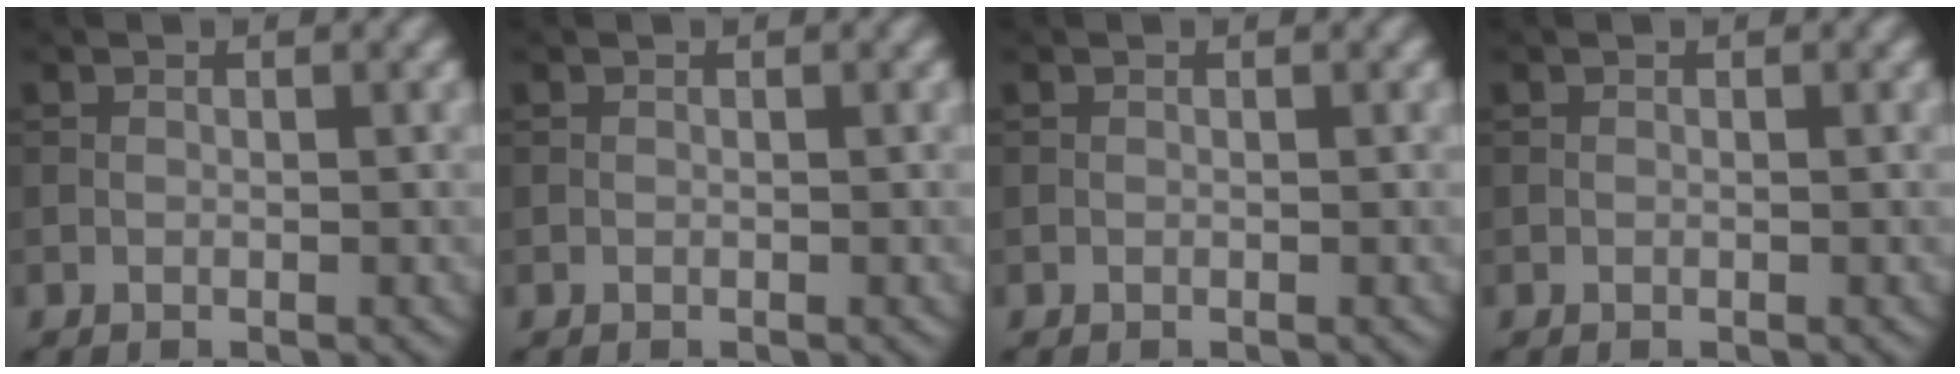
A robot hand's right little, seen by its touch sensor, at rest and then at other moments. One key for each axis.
{"total": 0.0}
{"total": 0.0}
{"total": 0.0}